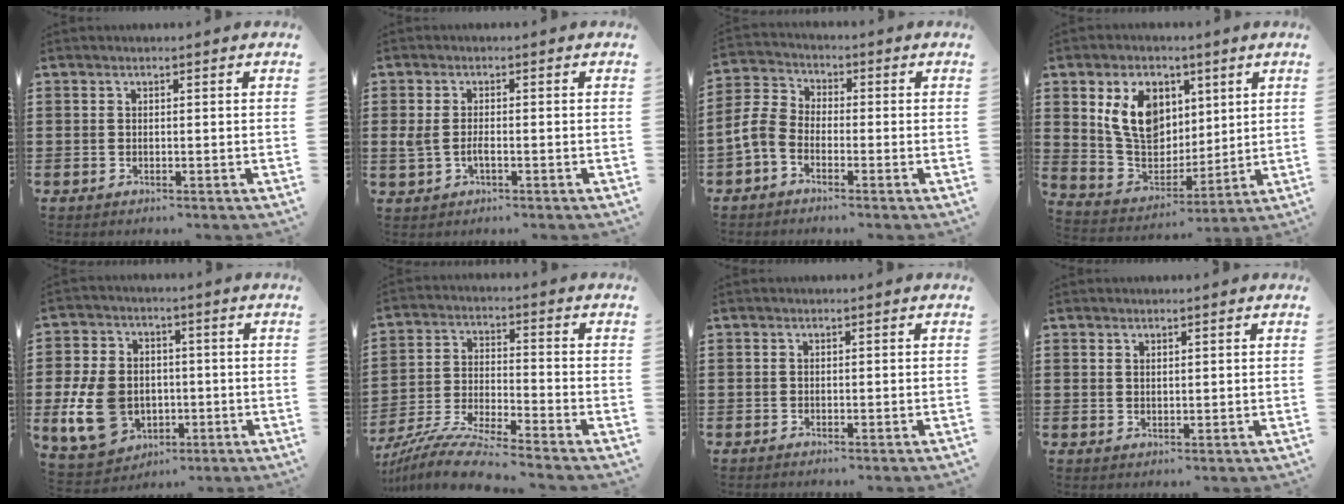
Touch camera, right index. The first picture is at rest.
{"total": 2.5, "force": [-0.6, 1.1, 2.2], "torque": [-0.056, -0.006, -0.014]}
{"total": 4.8, "force": [-2.8, 3.0, 2.6], "torque": [-0.087, -0.003, -0.066]}
{"total": 10.6, "force": [4.0, 7.9, 5.9], "torque": [-0.142, 0.008, 0.073]}
{"total": 11.6, "force": [-1.9, 9.1, 6.9], "torque": [-0.185, 0.016, -0.034]}
{"total": 8.6, "force": [-8.1, -0.2, 2.8], "torque": [-0.067, -0.003, -0.161]}
{"total": 0.6, "force": [-0.6, -0.1, 0.0], "torque": [-0.001, -0.002, -0.012]}
{"total": 0.8, "force": [0.7, 0.3, 0.3], "torque": [-0.007, 0.001, 0.013]}